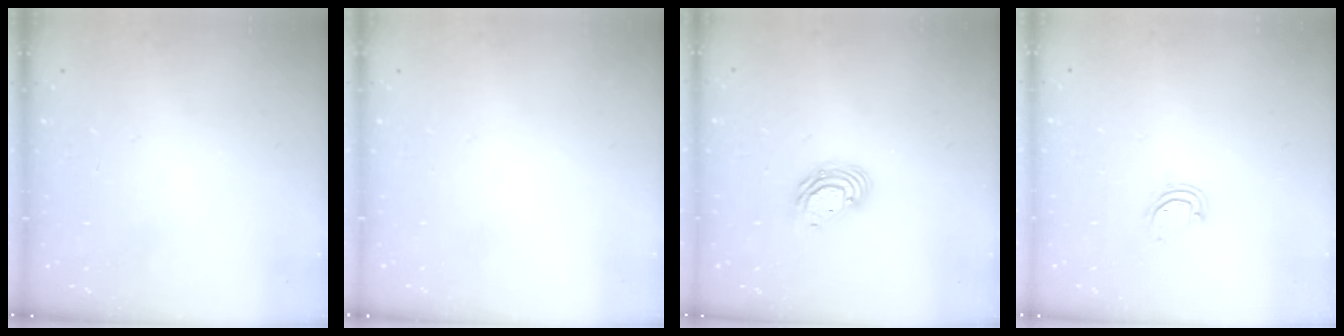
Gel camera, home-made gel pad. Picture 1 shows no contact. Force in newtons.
{"total": 0.0}
{"total": 7.5, "press": 7.4, "slide": 1.1}
{"total": 3.9, "press": 3.9, "slide": 0.3}